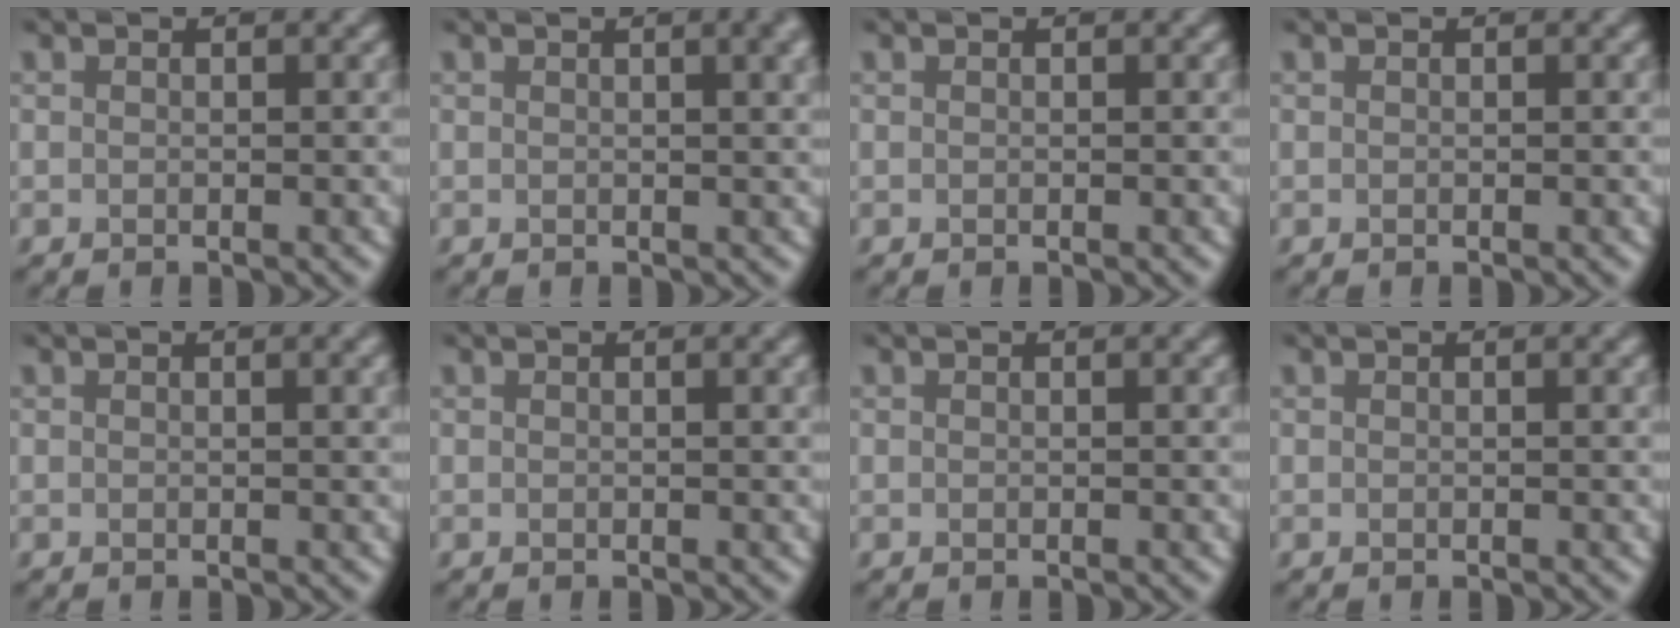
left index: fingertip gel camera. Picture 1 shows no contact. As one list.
[{"total": 4.2, "force": [1.5, 1.7, 3.5], "torque": [-0.023, 0.013, 0.011]}, {"total": 0.0}, {"total": 0.0}, {"total": 2.0, "force": [0.7, 0.6, 1.7], "torque": [-0.014, 0.006, 0.007]}, {"total": 1.3, "force": [0.5, 0.4, 1.2], "torque": [-0.011, 0.005, 0.004]}, {"total": 0.6, "force": [0.2, 0.2, 0.5], "torque": [-0.003, 0.004, 0.002]}, {"total": 0.9, "force": [0.3, 0.3, 0.8], "torque": [-0.006, 0.005, 0.003]}]